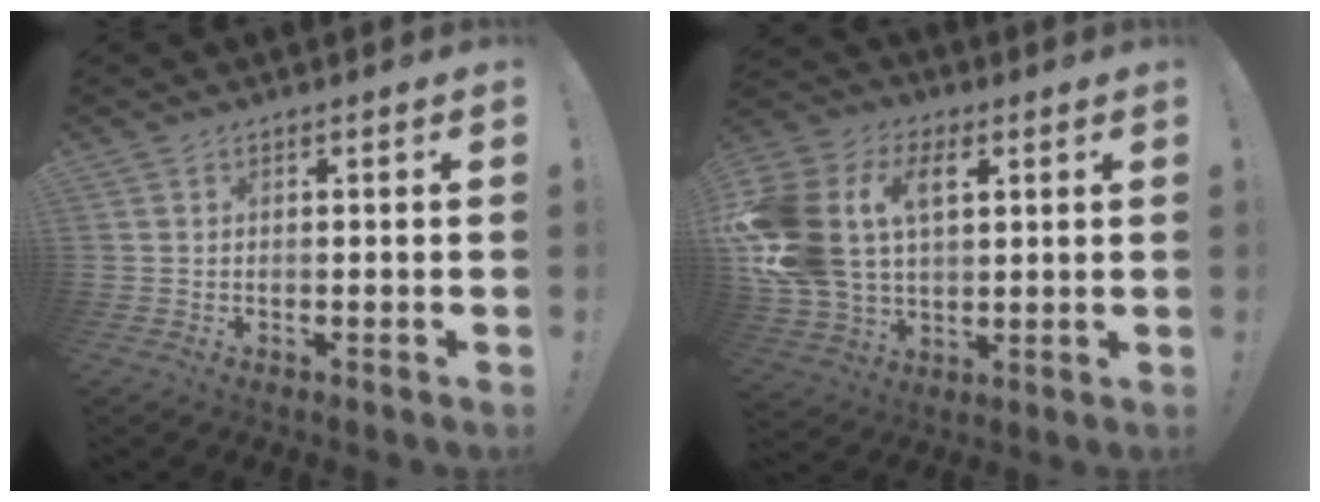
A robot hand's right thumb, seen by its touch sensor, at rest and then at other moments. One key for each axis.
{"total": 21.7, "fx": 6.2, "fy": 15.4, "fz": 14.0, "tx": -0.287, "ty": -0.019, "tz": 0.112}